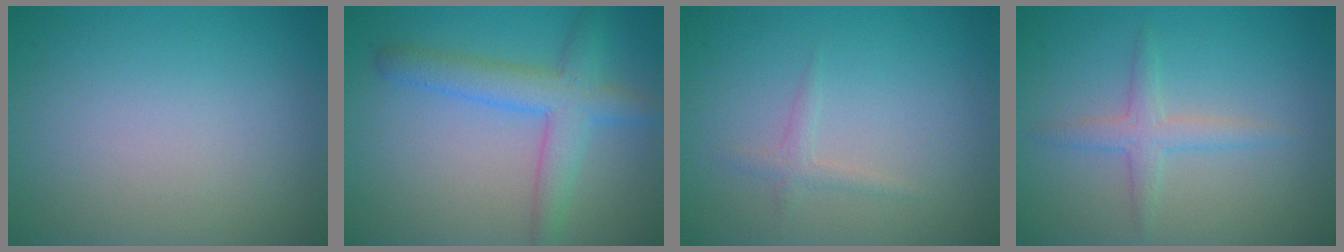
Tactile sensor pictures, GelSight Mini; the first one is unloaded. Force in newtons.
{"total": 4.6, "press": 4.6, "slide": 0.1}
{"total": 1.1, "press": 1.0, "slide": 0.1}
{"total": 2.2, "press": 2.2, "slide": 0.1}